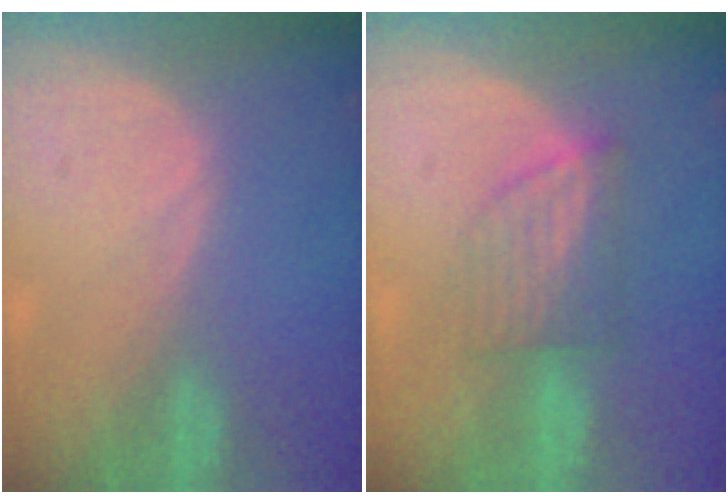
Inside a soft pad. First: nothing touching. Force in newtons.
{"total": 6.1, "press": 5.4, "slide": 2.8}